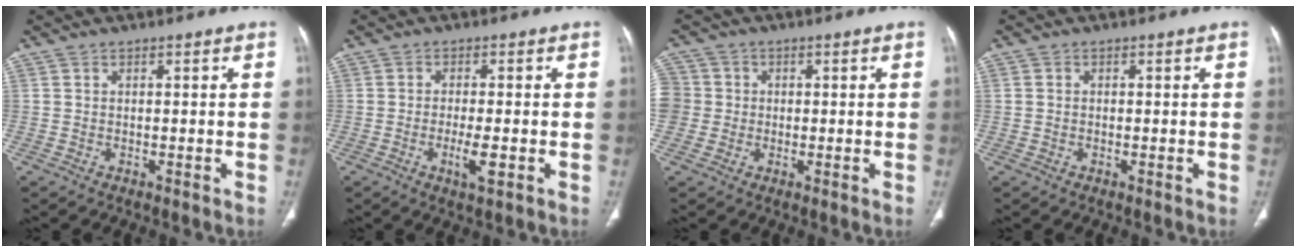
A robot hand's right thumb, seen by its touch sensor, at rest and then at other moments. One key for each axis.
{"total": 4.2, "fx": -1.2, "fy": 1.0, "fz": 3.9, "tx": -0.076, "ty": -0.006, "tz": -0.021}
{"total": 9.2, "fx": 0.1, "fy": 8.8, "fz": 2.9, "tx": -0.079, "ty": 0.028, "tz": 0.006}
{"total": 0.5, "fx": -0.1, "fy": 0.5, "fz": 0.1, "tx": -0.002, "ty": 0.002, "tz": 0.000}